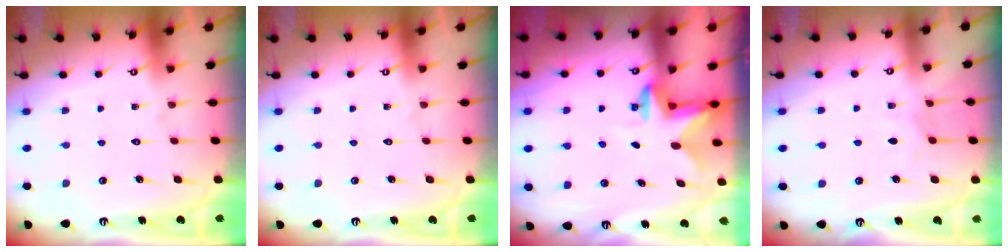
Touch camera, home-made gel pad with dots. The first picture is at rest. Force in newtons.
{"total": 0.0}
{"total": 2.8, "press": 2.7, "slide": 0.5}
{"total": 3.0, "press": 2.9, "slide": 0.4}